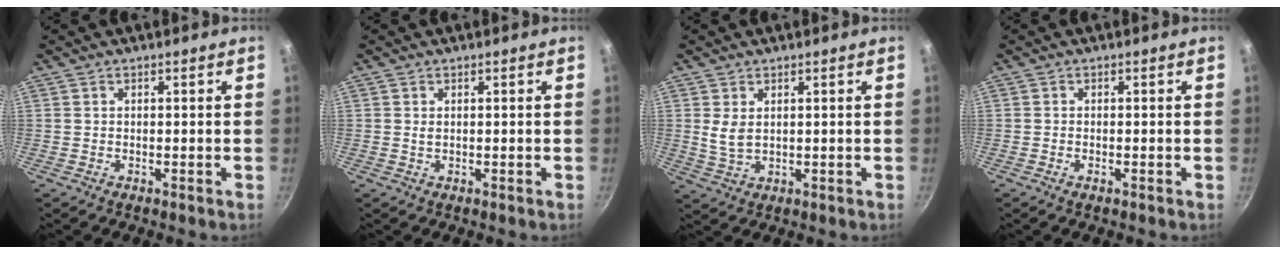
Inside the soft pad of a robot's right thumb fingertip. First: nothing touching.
{"total": 0.7, "force": [0.2, 0.4, 0.5], "torque": [-0.009, -0.001, 0.004]}
{"total": 3.8, "force": [1.1, 2.2, 2.9], "torque": [-0.053, -0.011, 0.026]}
{"total": 1.1, "force": [-0.5, 0.5, 0.9], "torque": [-0.020, 0.002, -0.012]}